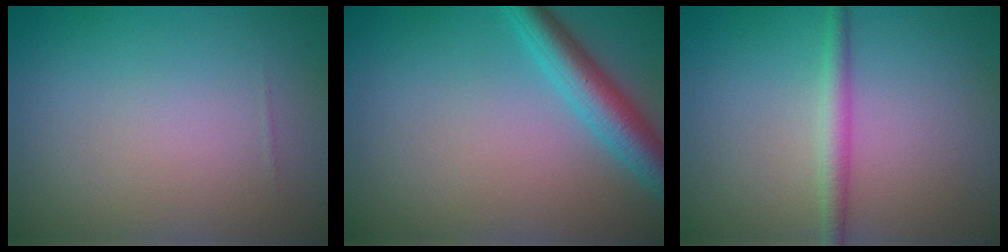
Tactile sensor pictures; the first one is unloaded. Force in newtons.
{"total": 4.2, "press": 4.2, "slide": 0.1}
{"total": 2.0, "press": 2.0, "slide": 0.0}